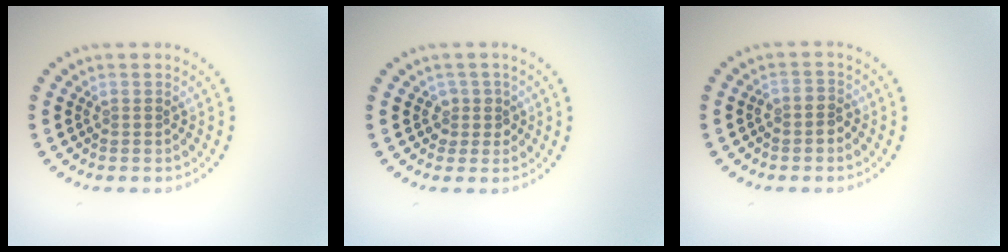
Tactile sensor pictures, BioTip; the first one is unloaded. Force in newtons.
{"total": 1.6, "press": 1.3, "slide": 1.0}
{"total": 1.2, "press": 1.0, "slide": 0.7}